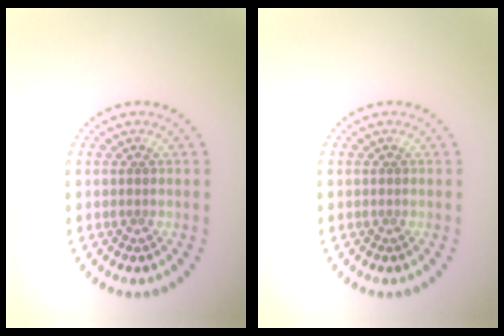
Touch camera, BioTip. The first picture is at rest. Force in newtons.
{"total": 0.0}